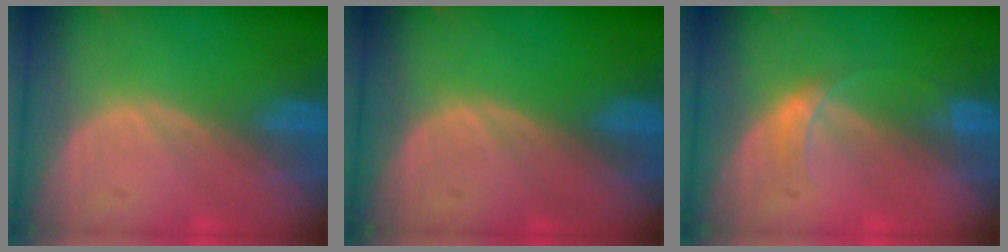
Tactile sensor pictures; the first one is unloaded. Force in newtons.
{"total": 0.0}
{"total": 2.1, "press": 2.1, "slide": 0.2}